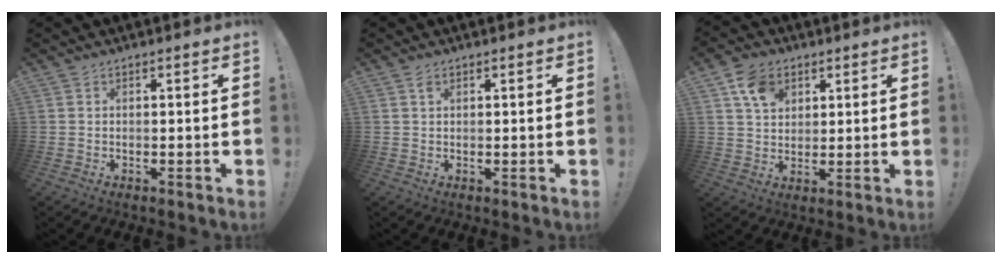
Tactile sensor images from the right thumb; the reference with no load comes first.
{"total": 1.1, "force": [0.7, 0.7, 0.6], "torque": [-0.013, 0.001, 0.013]}
{"total": 8.4, "force": [4.0, 6.4, 3.7], "torque": [-0.057, -0.012, 0.078]}